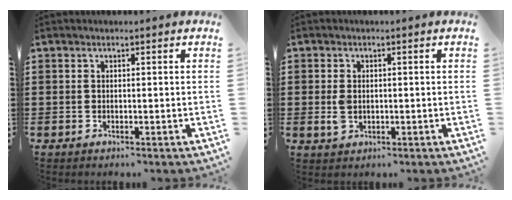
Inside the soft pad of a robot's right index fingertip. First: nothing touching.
{"total": 2.4, "force": [0.0, 1.6, 1.8], "torque": [-0.037, 0.004, -0.001]}